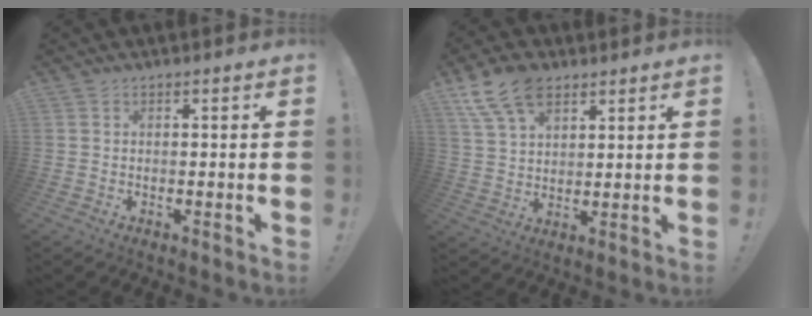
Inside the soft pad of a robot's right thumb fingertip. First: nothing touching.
{"total": 12.9, "force": [7.7, 7.7, 6.8], "torque": [-0.119, -0.029, 0.149]}